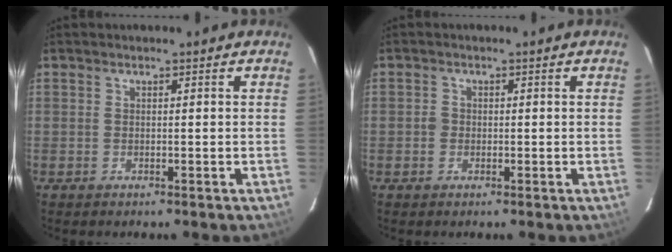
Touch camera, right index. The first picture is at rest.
{"total": 1.4, "force": [-0.4, 1.3, 0.3], "torque": [-0.006, 0.002, -0.007]}